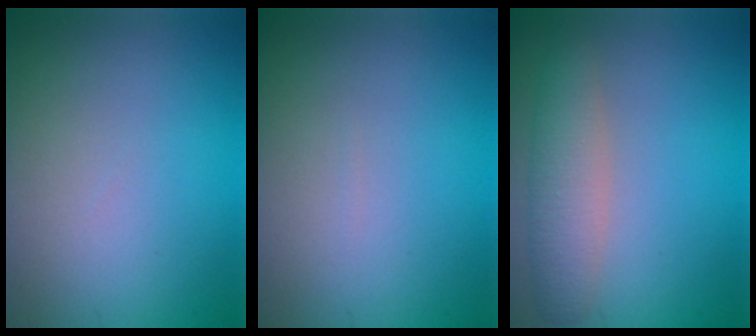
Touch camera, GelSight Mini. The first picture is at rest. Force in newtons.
{"total": 0.0}
{"total": 3.6, "press": 3.6, "slide": 0.3}